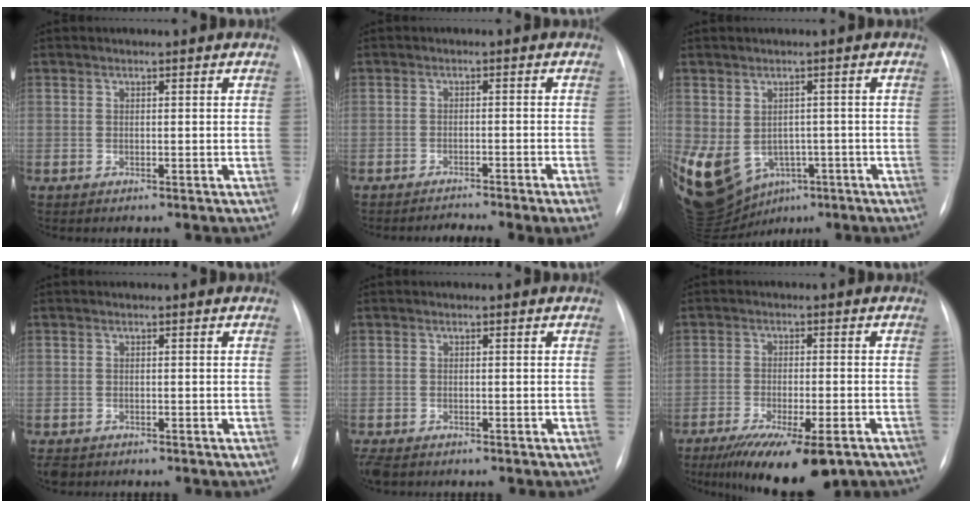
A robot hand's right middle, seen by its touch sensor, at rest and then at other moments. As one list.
[{"total": 4.3, "force": [-3.5, -0.9, 2.4], "torque": [-0.024, 0.001, -0.050]}, {"total": 20.0, "force": [-8.3, 14.8, 10.7], "torque": [-0.282, -0.020, -0.108]}, {"total": 2.3, "force": [-1.8, 1.2, 0.7], "torque": [-0.015, -0.004, -0.026]}, {"total": 3.3, "force": [-2.4, 1.4, 1.7], "torque": [-0.036, -0.010, -0.037]}, {"total": 13.8, "force": [-9.5, 3.3, 9.5], "torque": [-0.137, -0.025, -0.143]}]